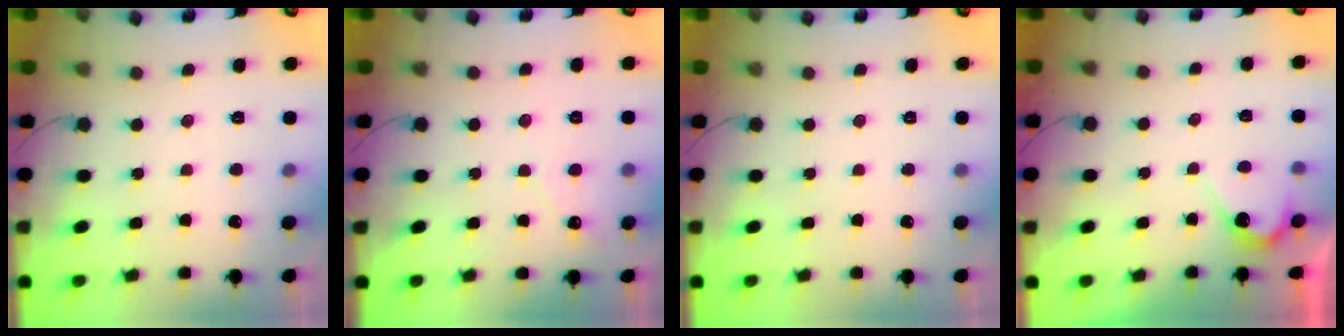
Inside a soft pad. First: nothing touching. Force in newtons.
{"total": 2.5, "press": 2.5, "slide": 0.1}
{"total": 0.0}
{"total": 4.1, "press": 4.1, "slide": 0.3}